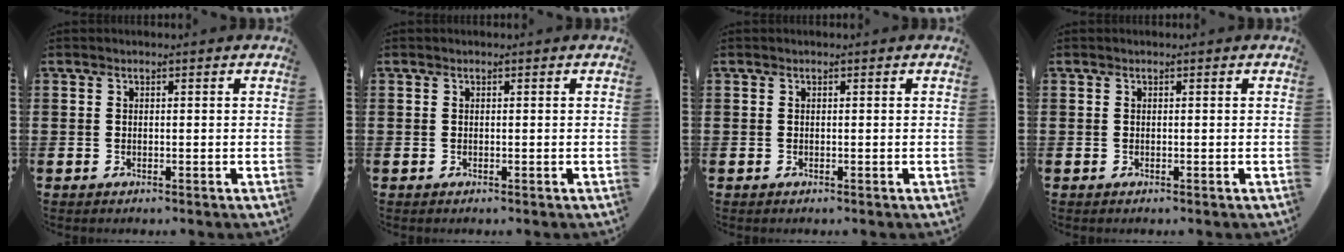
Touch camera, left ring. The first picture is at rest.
{"total": 0.0}
{"total": 0.0}
{"total": 0.0}